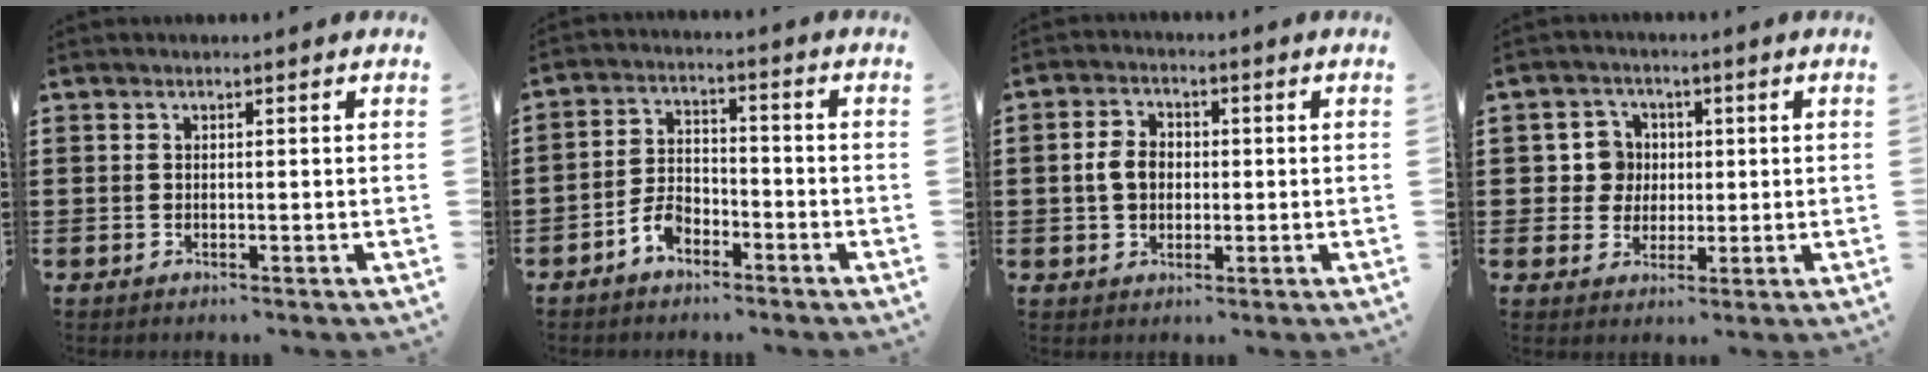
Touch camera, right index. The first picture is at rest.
{"total": 4.8, "force": [-3.3, 2.6, 2.3], "torque": [-0.063, 0.004, -0.069]}
{"total": 4.5, "force": [-0.1, 3.3, 3.0], "torque": [-0.079, 0.006, -0.009]}
{"total": 5.1, "force": [0.3, 4.9, 1.5], "torque": [-0.050, 0.017, 0.005]}